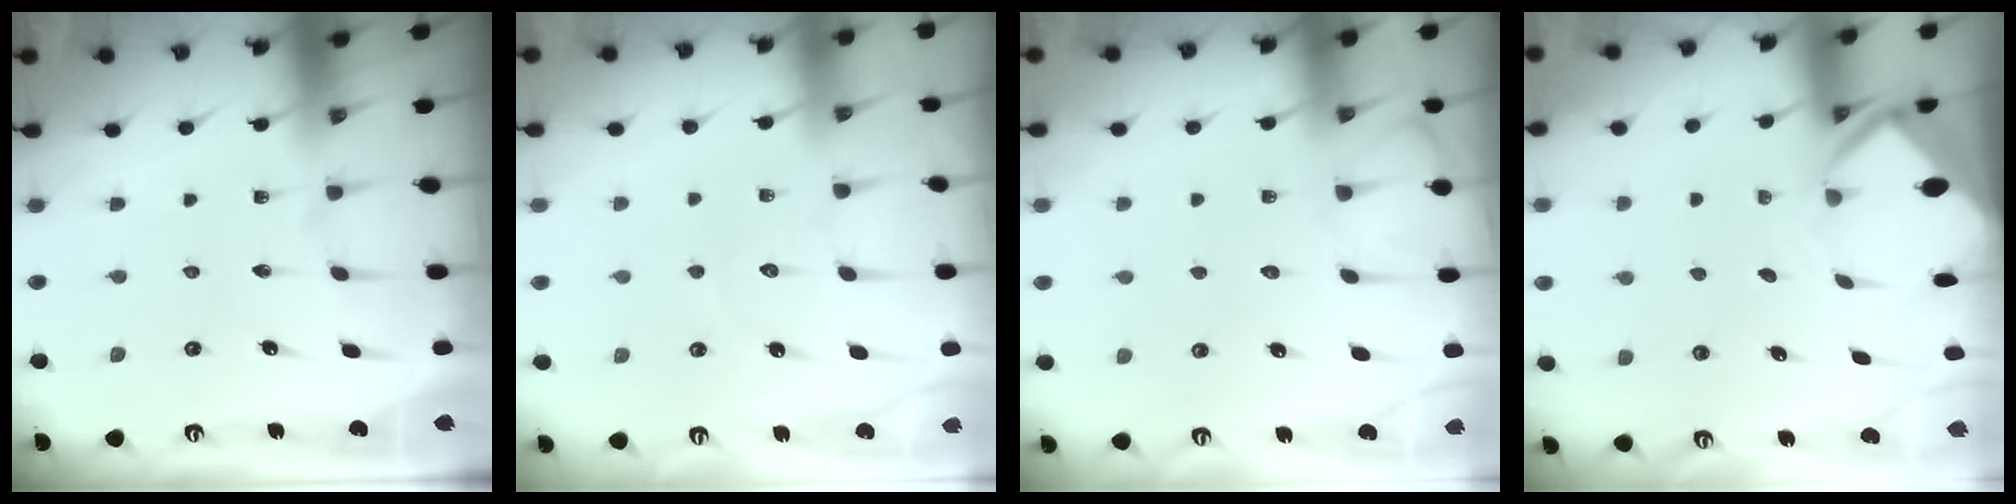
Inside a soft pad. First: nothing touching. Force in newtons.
{"total": 3.9, "press": 3.9, "slide": 0.4}
{"total": 5.3, "press": 5.2, "slide": 0.6}
{"total": 2.8, "press": 2.8, "slide": 0.1}